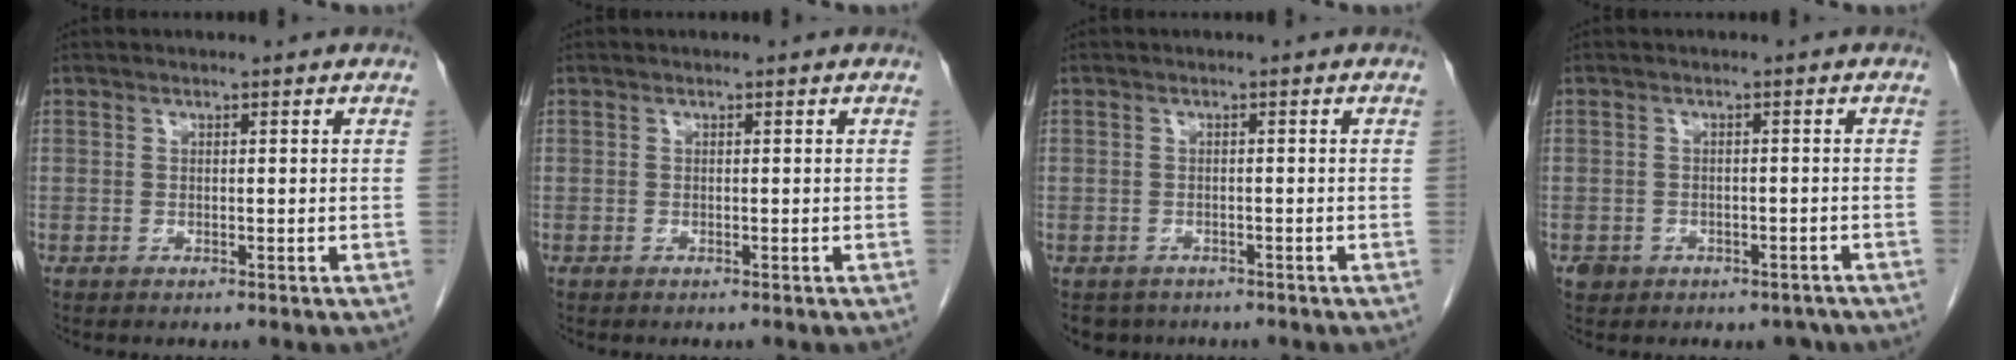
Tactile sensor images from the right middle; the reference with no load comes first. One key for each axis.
{"total": 0.0}
{"total": 3.4, "fx": -2.7, "fy": 2.0, "fz": 0.3, "tx": -0.007, "ty": -0.002, "tz": -0.039}
{"total": 4.2, "fx": -2.8, "fy": 3.0, "fz": 0.5, "tx": 0.001, "ty": 0.014, "tz": -0.034}